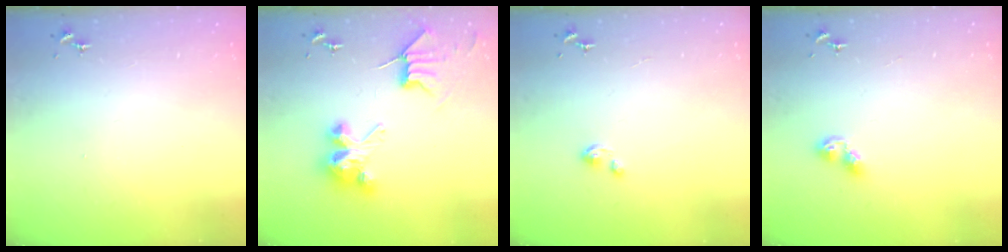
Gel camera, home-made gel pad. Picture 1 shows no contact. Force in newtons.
{"total": 8.7, "press": 8.6, "slide": 0.6}
{"total": 2.3, "press": 2.3, "slide": 0.3}
{"total": 7.1, "press": 7.1, "slide": 0.7}